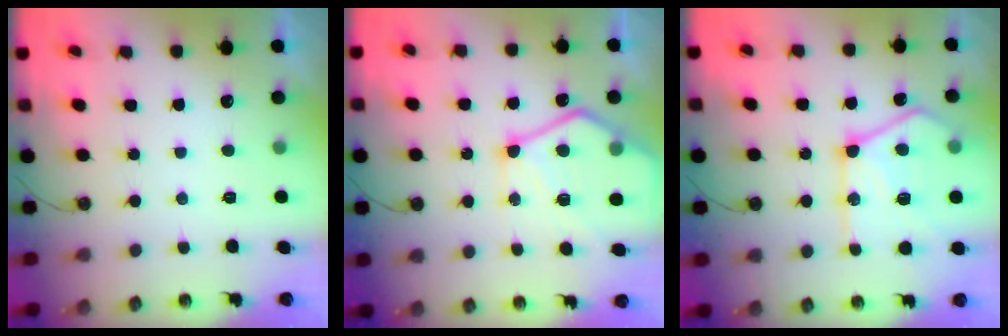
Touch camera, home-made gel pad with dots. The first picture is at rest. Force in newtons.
{"total": 17.2, "press": 17.1, "slide": 1.8}
{"total": 20.6, "press": 20.5, "slide": 2.2}